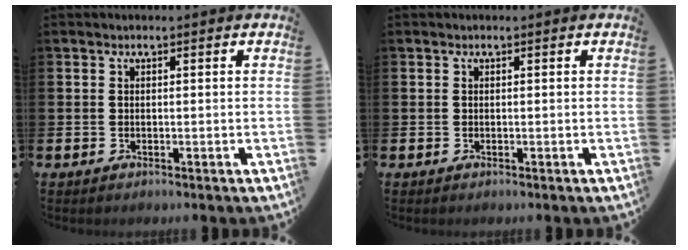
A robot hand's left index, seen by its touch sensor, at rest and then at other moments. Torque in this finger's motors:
{"motor_torque": [-0.02, 0.02, 0.00, -0.01]}